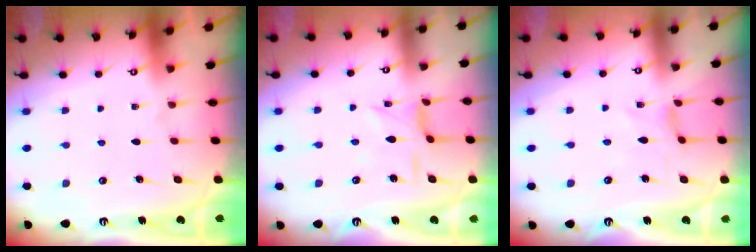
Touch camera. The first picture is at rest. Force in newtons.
{"total": 3.6, "press": 3.6, "slide": 0.3}
{"total": 0.0}